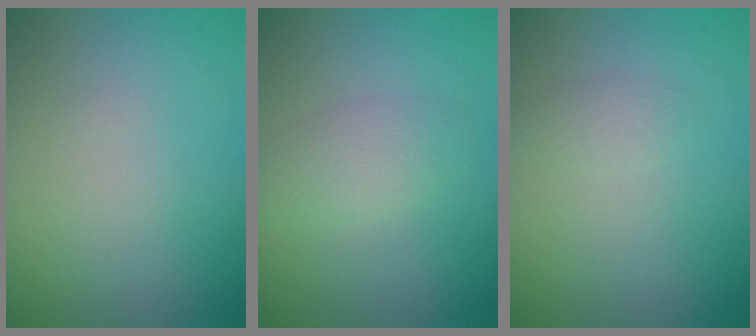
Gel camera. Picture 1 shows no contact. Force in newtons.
{"total": 2.4, "press": 2.4, "slide": 0.2}
{"total": 1.1, "press": 1.1, "slide": 0.1}